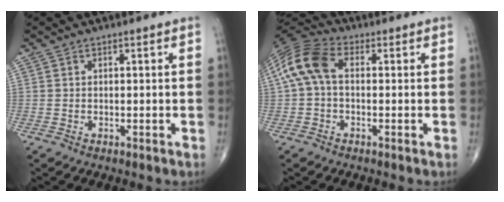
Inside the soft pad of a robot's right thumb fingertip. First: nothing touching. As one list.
[{"total": 9.9, "force": [0.8, 6.1, 7.8], "torque": [-0.167, 0.029, 0.003]}]